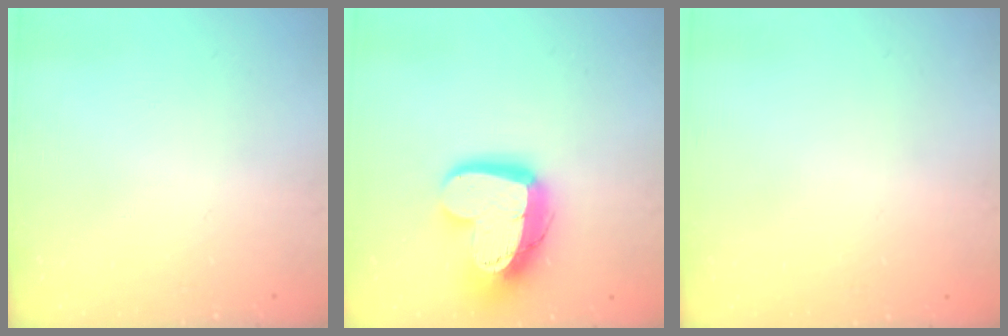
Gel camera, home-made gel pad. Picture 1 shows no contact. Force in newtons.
{"total": 16.5, "press": 16.5, "slide": 1.4}
{"total": 0.0}